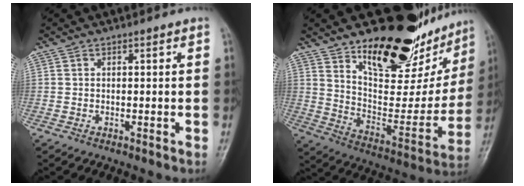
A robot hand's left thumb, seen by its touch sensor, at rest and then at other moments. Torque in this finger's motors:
{"motor_torque": [2.02, 1.38, 1.41, -1.36, 0.08]}